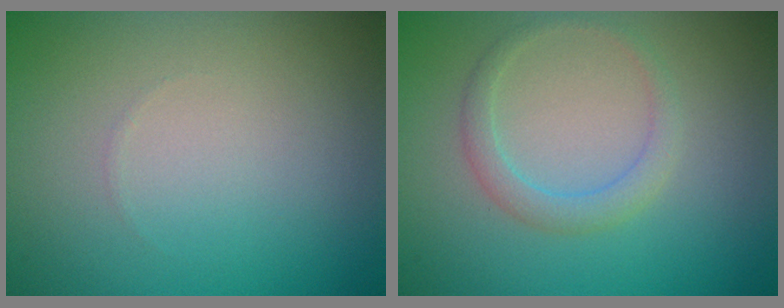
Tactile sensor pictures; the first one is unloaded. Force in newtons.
{"total": 1.9, "press": 1.9, "slide": 0.1}